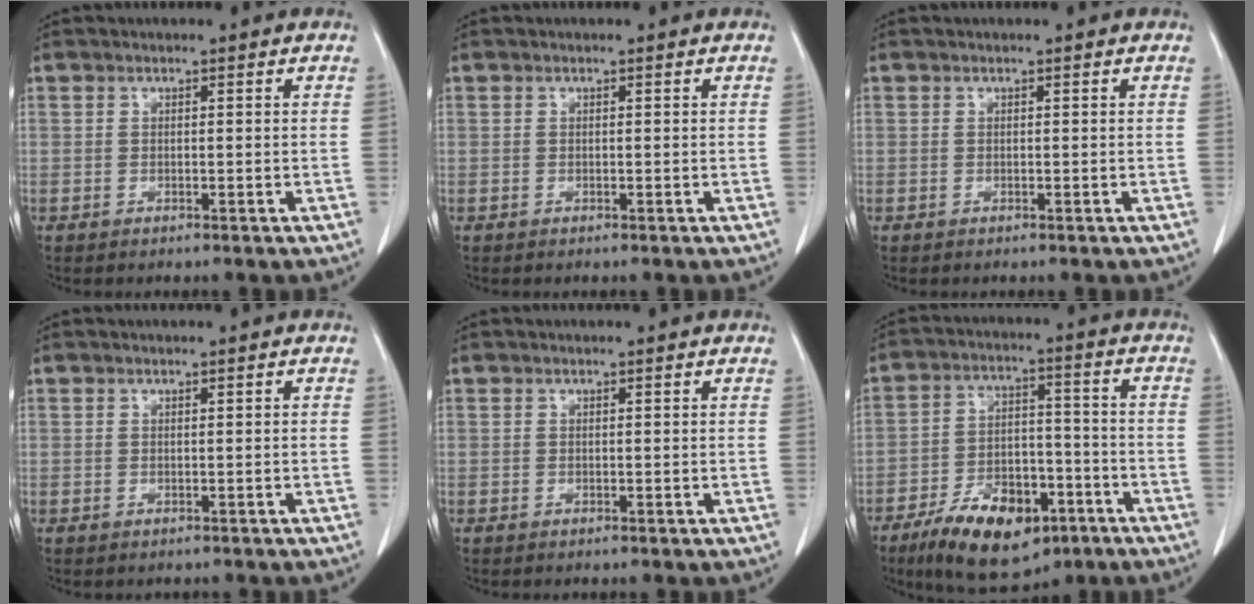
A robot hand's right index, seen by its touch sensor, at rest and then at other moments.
{"total": 0.0}
{"total": 0.0}
{"total": 0.0}
{"total": 0.0}
{"total": 14.6, "force": [-8.7, 7.0, 9.5], "torque": [-0.155, 0.008, -0.136]}